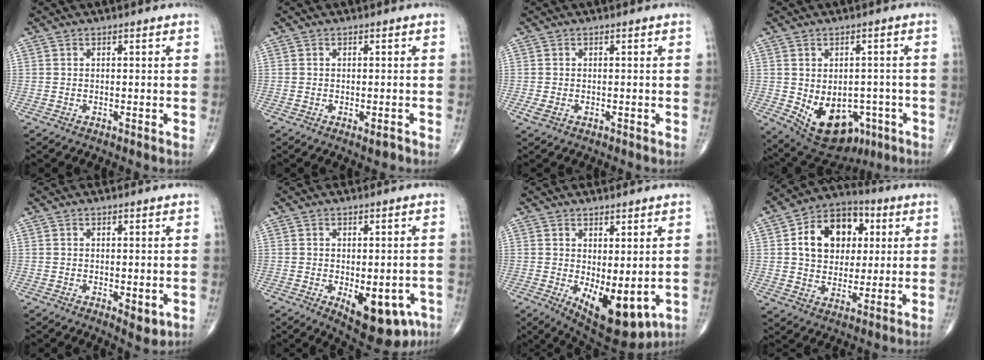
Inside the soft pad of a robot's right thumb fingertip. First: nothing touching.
{"total": 1.5, "force": [-0.8, 0.6, 1.2], "torque": [-0.014, -0.002, -0.010]}
{"total": 1.6, "force": [-0.5, 1.0, 1.1], "torque": [-0.029, -0.001, -0.007]}
{"total": 13.8, "force": [-4.6, 9.3, 9.2], "torque": [-0.112, 0.010, -0.044]}
{"total": 3.2, "force": [-0.6, 1.5, 2.8], "torque": [-0.031, -0.009, -0.004]}
{"total": 12.7, "force": [-4.9, 6.3, 9.9], "torque": [-0.110, 0.001, -0.054]}
{"total": 11.3, "force": [-1.7, 5.1, 9.9], "torque": [-0.134, -0.021, -0.004]}
{"total": 15.1, "force": [3.6, 11.4, 9.3], "torque": [-0.108, 0.005, 0.055]}